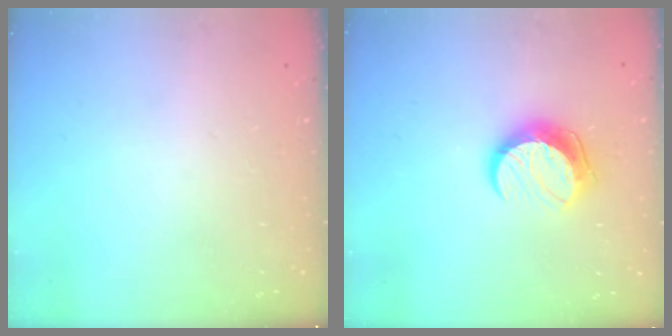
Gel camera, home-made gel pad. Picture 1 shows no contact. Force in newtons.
{"total": 10.4, "press": 10.4, "slide": 0.5}